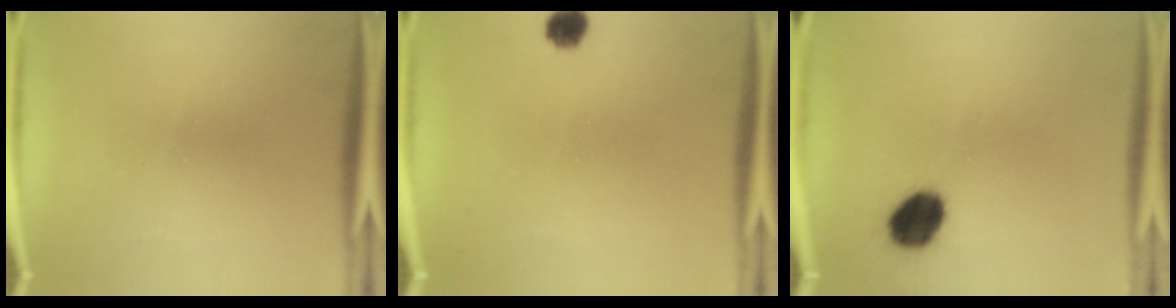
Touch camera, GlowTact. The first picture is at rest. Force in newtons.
{"total": 3.2}
{"total": 9.0}